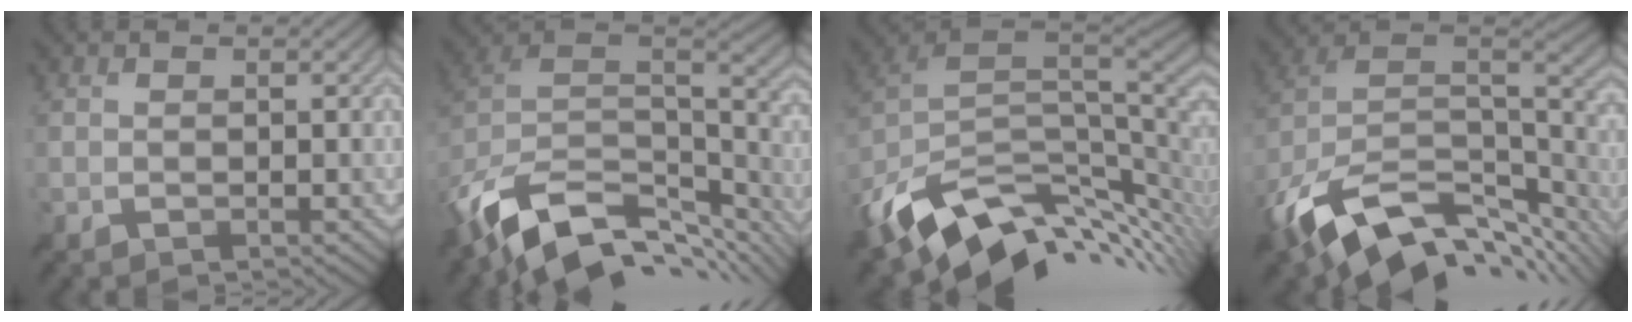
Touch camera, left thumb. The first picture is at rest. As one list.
[{"total": 14.2, "force": [-7.8, 7.7, 9.0], "torque": [-0.199, -0.032, -0.117]}, {"total": 14.4, "force": [-4.7, 8.8, 10.4], "torque": [-0.221, -0.031, -0.070]}, {"total": 16.0, "force": [-7.6, 8.5, 11.1], "torque": [-0.248, -0.019, -0.121]}]